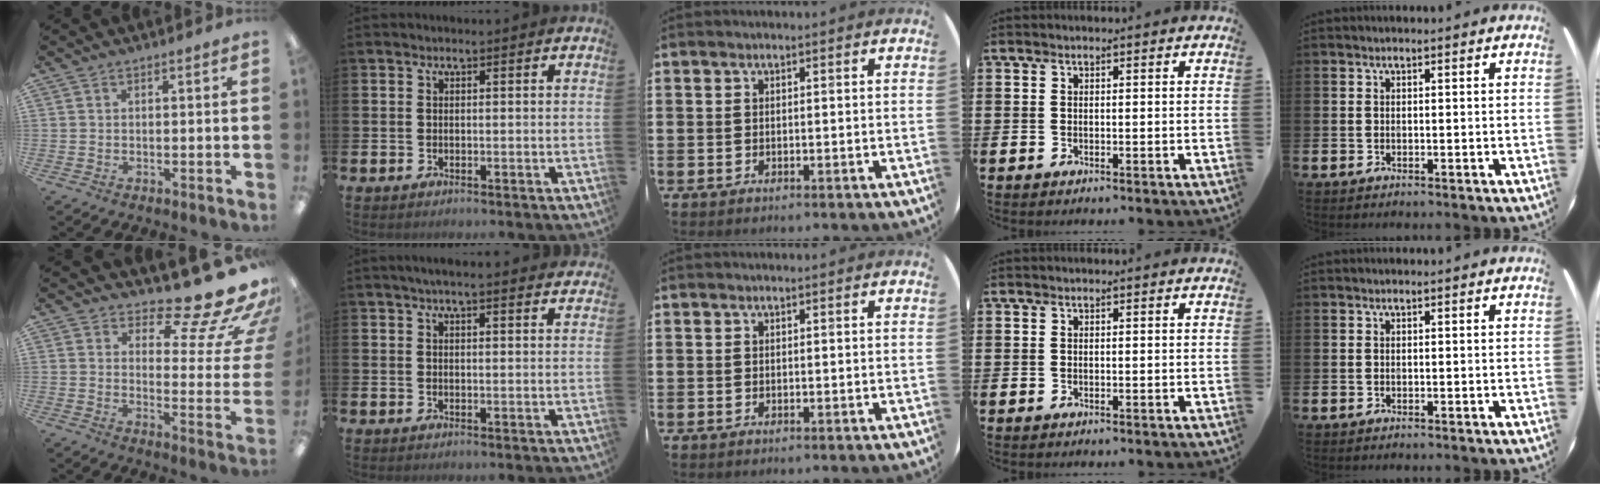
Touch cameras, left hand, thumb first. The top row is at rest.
{"thumb": {"total": 14.5, "force": [11.2, 4.0, 8.3], "torque": [-0.115, -0.094, 0.182]}, "index": {"total": 3.3, "force": [3.2, 0.0, 1.0], "torque": [-0.026, -0.009, 0.057]}}